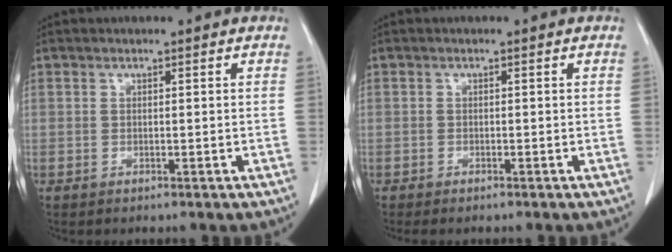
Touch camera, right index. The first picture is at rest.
{"total": 1.0, "force": [-0.9, 0.2, 0.4], "torque": [-0.008, -0.003, -0.012]}